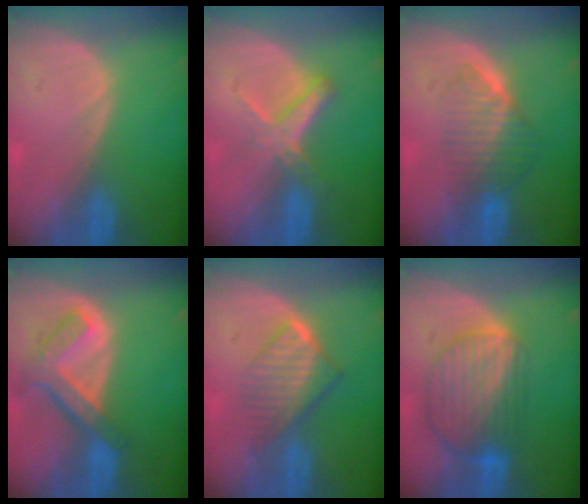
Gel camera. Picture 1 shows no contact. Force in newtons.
{"total": 5.6, "press": 5.1, "slide": 2.3}
{"total": 6.5, "press": 5.8, "slide": 2.8}
{"total": 7.5, "press": 6.4, "slide": 3.9}
{"total": 6.7, "press": 6.1, "slide": 2.8}
{"total": 9.0, "press": 7.7, "slide": 4.6}